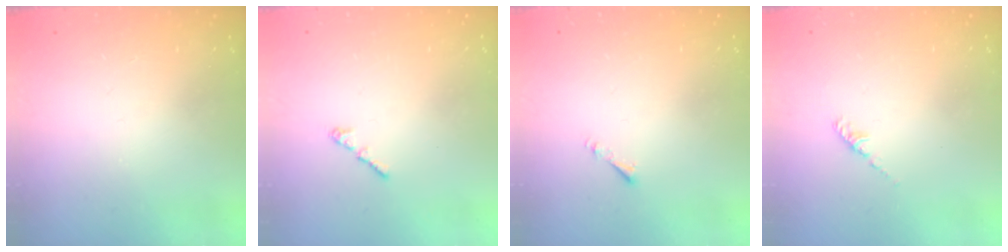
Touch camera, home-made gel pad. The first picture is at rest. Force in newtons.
{"total": 1.2, "press": 1.1, "slide": 0.5}
{"total": 0.8, "press": 0.7, "slide": 0.3}
{"total": 2.2, "press": 2.1, "slide": 0.6}